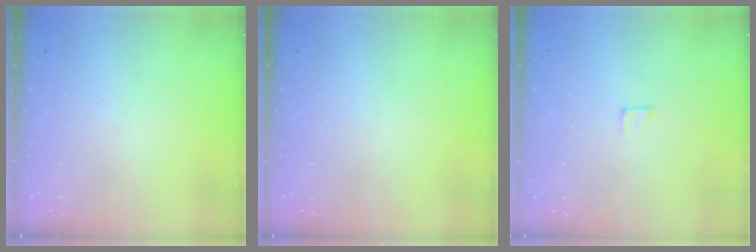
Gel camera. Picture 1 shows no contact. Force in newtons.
{"total": 0.0}
{"total": 1.9, "press": 1.9, "slide": 0.1}